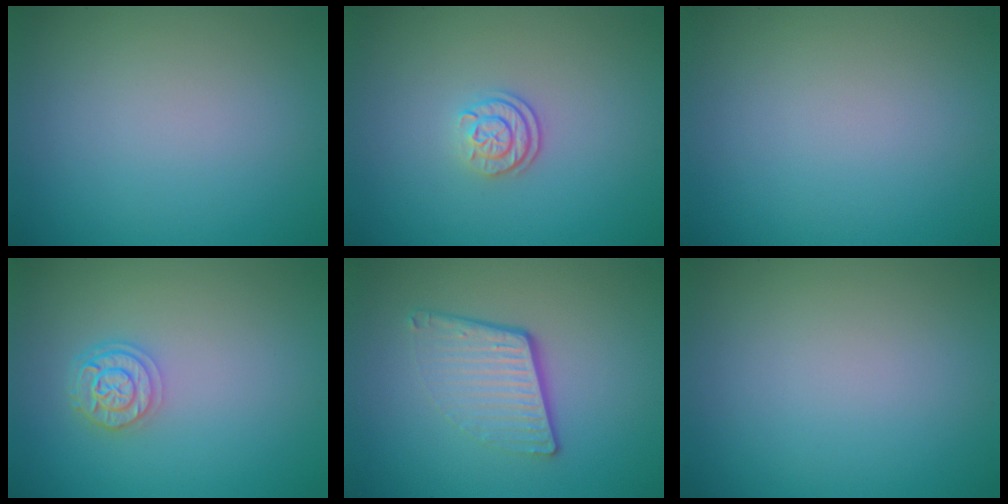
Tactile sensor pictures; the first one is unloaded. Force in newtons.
{"total": 2.1, "press": 1.7, "slide": 1.3}
{"total": 0.0}
{"total": 2.8, "press": 2.3, "slide": 1.5}
{"total": 4.3, "press": 2.8, "slide": 3.3}
{"total": 0.0}